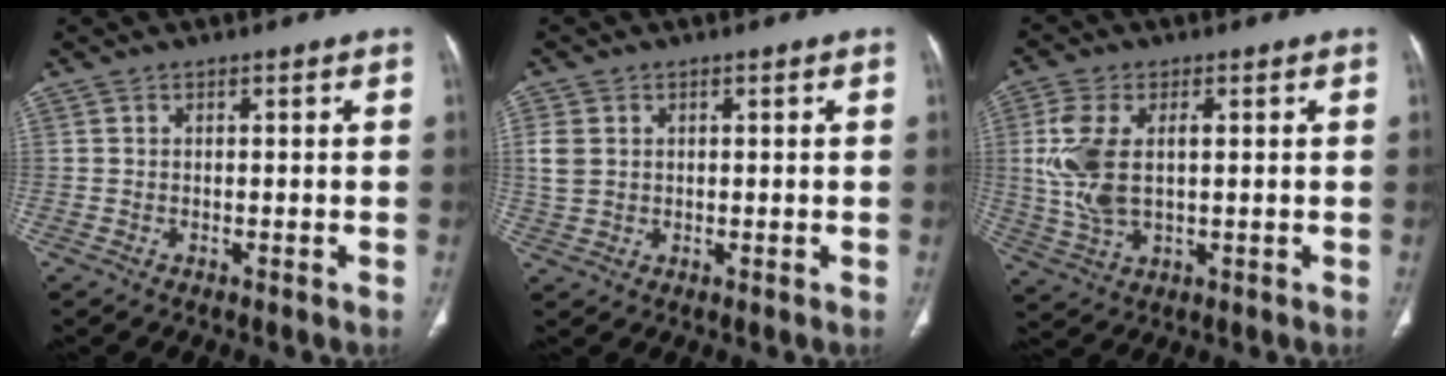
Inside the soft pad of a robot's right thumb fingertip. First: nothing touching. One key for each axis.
{"total": 4.0, "fx": 0.8, "fy": 3.2, "fz": 2.3, "tx": -0.047, "ty": 0.003, "tz": 0.018}
{"total": 10.3, "fx": 1.3, "fy": 5.6, "fz": 8.5, "tx": -0.200, "ty": 0.002, "tz": 0.030}